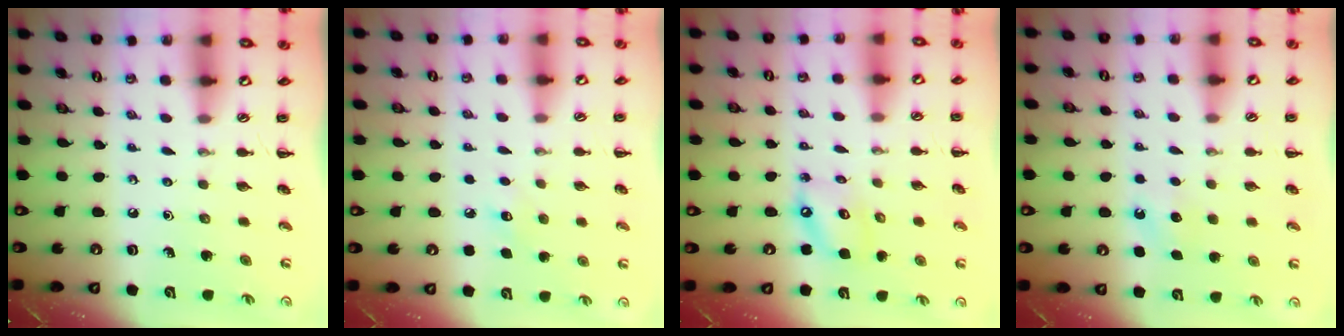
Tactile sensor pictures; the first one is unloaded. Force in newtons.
{"total": 5.8, "press": 5.7, "slide": 1.5}
{"total": 7.9, "press": 7.8, "slide": 1.7}
{"total": 5.0, "press": 4.8, "slide": 1.3}